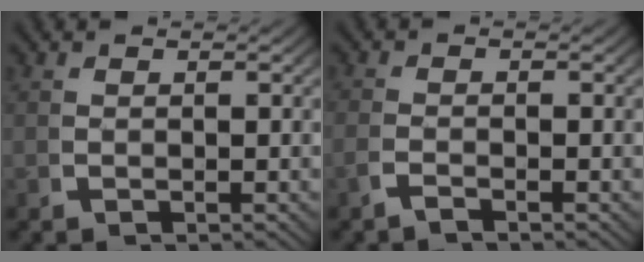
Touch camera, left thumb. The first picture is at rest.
{"total": 0.9, "force": [-0.7, -0.3, 0.3], "torque": [-0.005, -0.007, -0.016]}